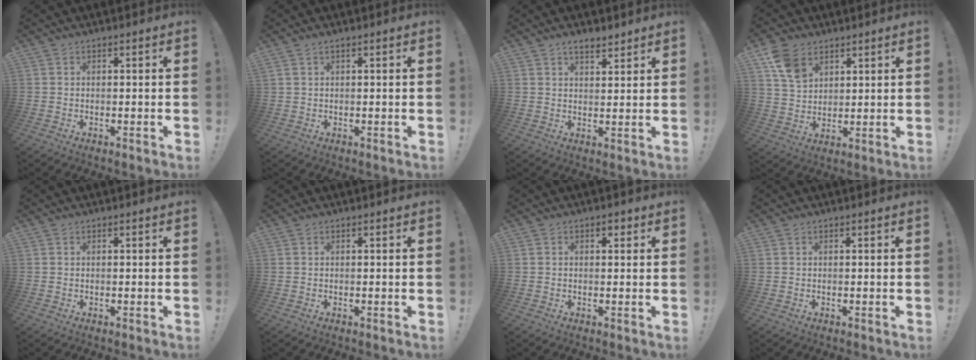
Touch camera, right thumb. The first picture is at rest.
{"total": 1.3, "force": [0.8, 0.2, 1.0], "torque": [-0.022, 0.000, 0.015]}
{"total": 4.2, "force": [3.4, 1.5, 2.1], "torque": [-0.028, -0.019, 0.059]}
{"total": 9.7, "force": [5.7, 6.4, 4.5], "torque": [-0.067, -0.025, 0.112]}
{"total": 0.0}
{"total": 0.0}
{"total": 1.6, "force": [0.5, 1.1, 1.1], "torque": [-0.008, 0.000, 0.005]}
{"total": 0.0}